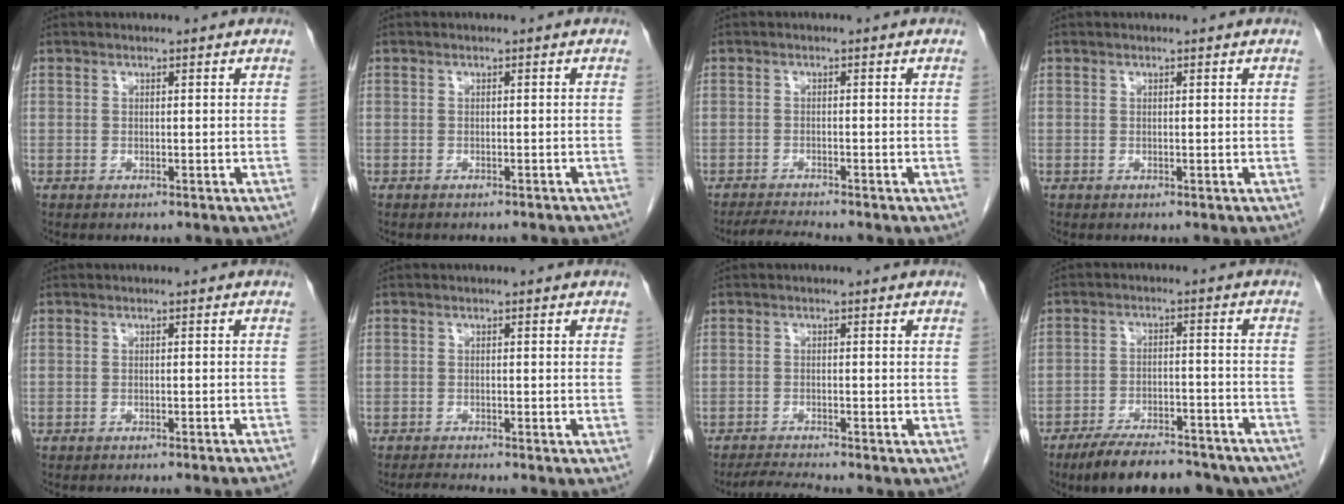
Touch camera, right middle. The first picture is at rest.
{"total": 6.7, "force": [-6.2, 1.2, 2.3], "torque": [-0.025, -0.009, -0.065]}
{"total": 2.9, "force": [-2.7, -0.8, 0.6], "torque": [-0.020, -0.018, -0.049]}
{"total": 0.0}
{"total": 7.4, "force": [-6.9, -0.8, 2.5], "torque": [-0.015, -0.014, -0.079]}
{"total": 2.0, "force": [-1.8, -0.6, 0.4], "torque": [-0.015, -0.011, -0.034]}
{"total": 2.9, "force": [-2.7, -1.0, 0.5], "torque": [-0.020, -0.019, -0.051]}
{"total": 17.6, "force": [-14.8, 5.0, 8.0], "torque": [-0.104, 0.007, -0.205]}